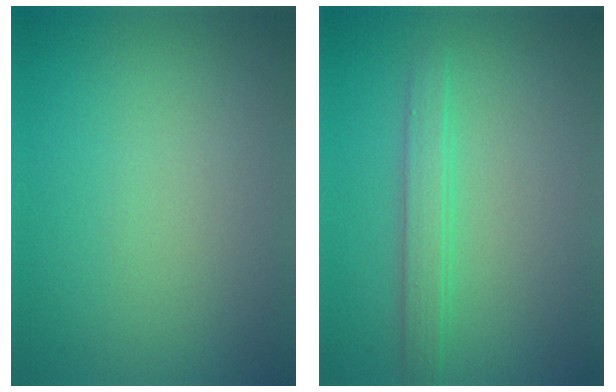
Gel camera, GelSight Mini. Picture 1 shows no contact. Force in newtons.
{"total": 2.2, "press": 2.2, "slide": 0.1}